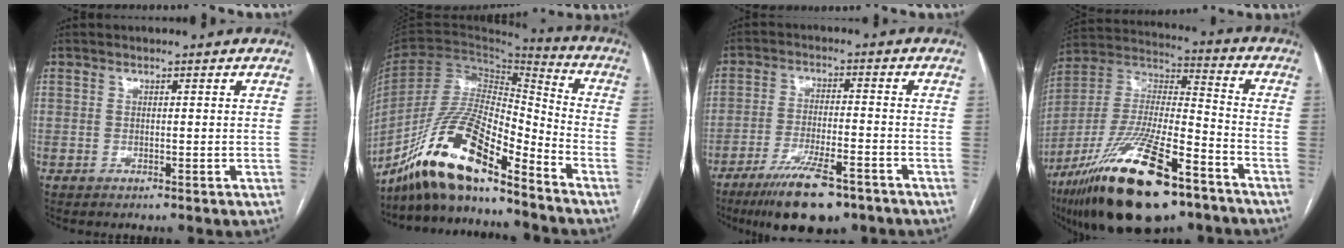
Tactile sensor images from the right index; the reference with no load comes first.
{"total": 17.4, "force": [-13.3, 3.5, 10.8], "torque": [-0.203, 0.008, -0.241]}
{"total": 11.6, "force": [-8.3, 2.5, 7.8], "torque": [-0.137, -0.022, -0.135]}
{"total": 25.2, "force": [-15.6, 6.7, 18.5], "torque": [-0.362, -0.024, -0.271]}